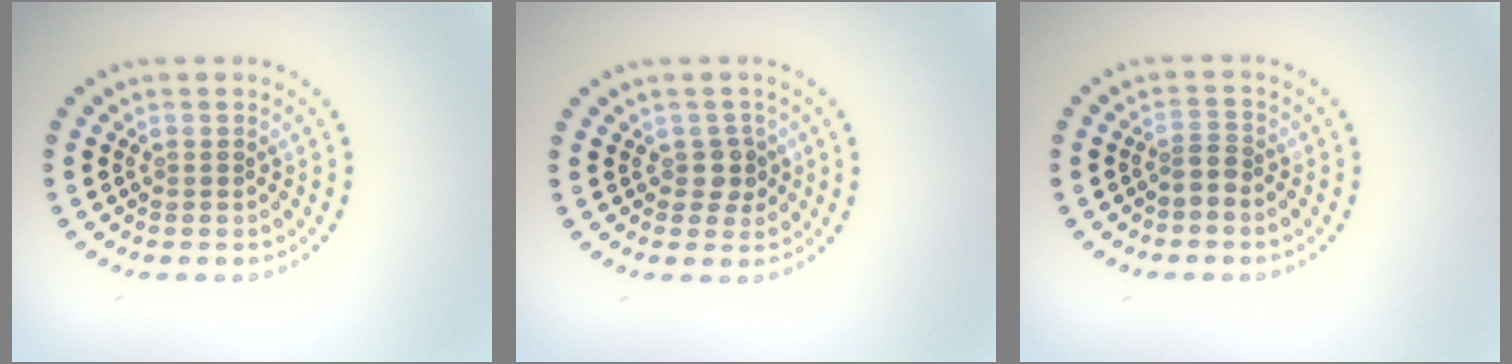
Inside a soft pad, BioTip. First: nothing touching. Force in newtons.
{"total": 1.7, "press": 1.5, "slide": 0.8}
{"total": 1.3, "press": 0.8, "slide": 1.1}